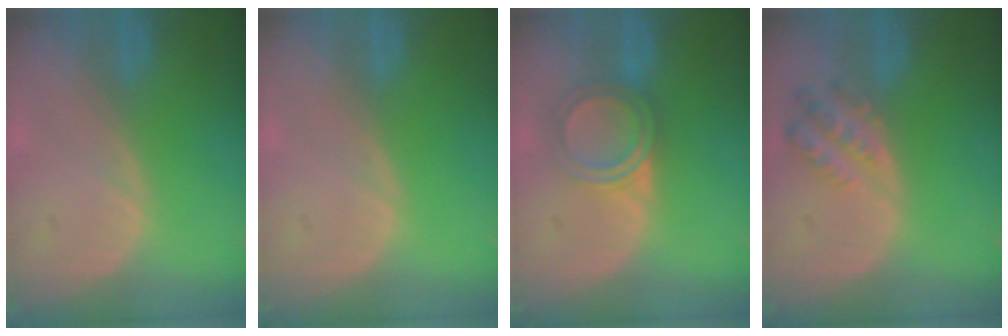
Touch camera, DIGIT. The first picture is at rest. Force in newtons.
{"total": 0.0}
{"total": 4.8, "press": 4.6, "slide": 1.4}
{"total": 4.5, "press": 4.5, "slide": 0.6}